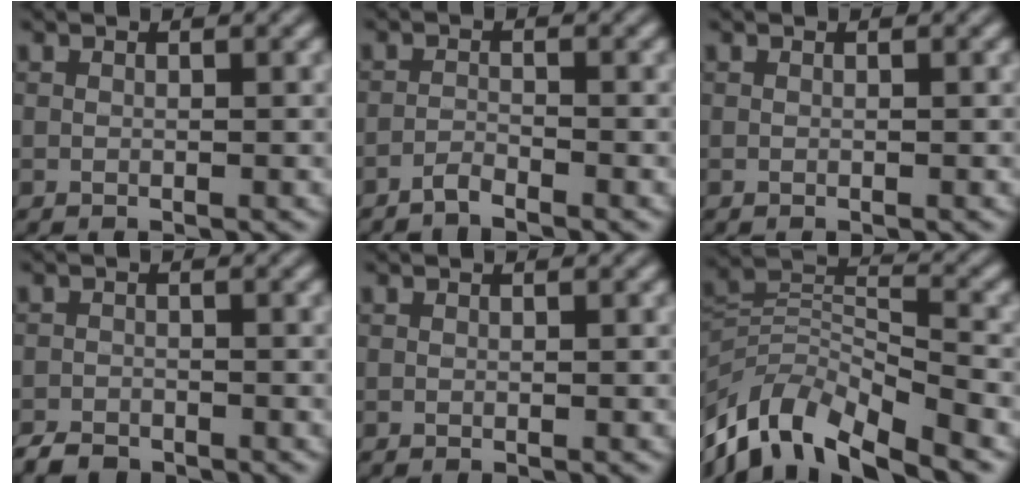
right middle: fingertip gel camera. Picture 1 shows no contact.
{"total": 1.3, "force": [-1.3, -0.2, 0.0], "torque": [-0.001, 0.013, -0.024]}
{"total": 0.0}
{"total": 2.2, "force": [-2.2, 0.5, 0.0], "torque": [-0.002, 0.005, -0.034]}
{"total": 0.0}
{"total": 10.0, "force": [-7.0, 3.8, 6.1], "torque": [-0.122, 0.015, -0.125]}